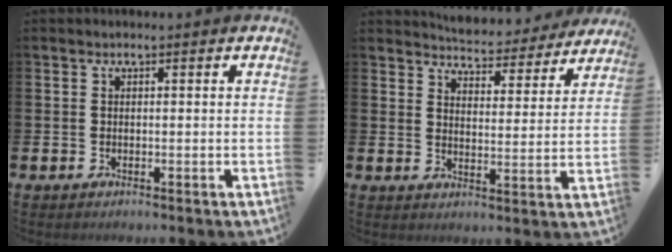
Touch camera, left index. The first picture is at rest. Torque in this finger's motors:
{"motor_torque": [1.01, -1.13, 0.13, 0.01]}